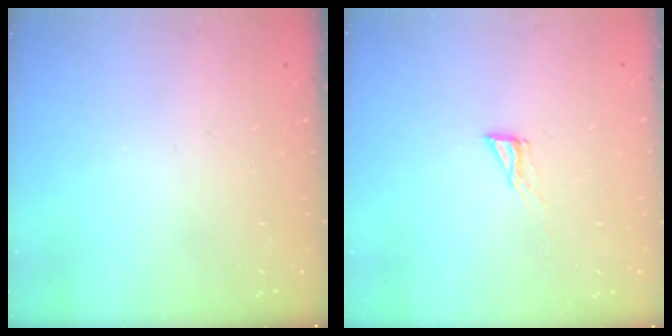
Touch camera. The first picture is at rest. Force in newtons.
{"total": 4.3, "press": 4.2, "slide": 0.3}